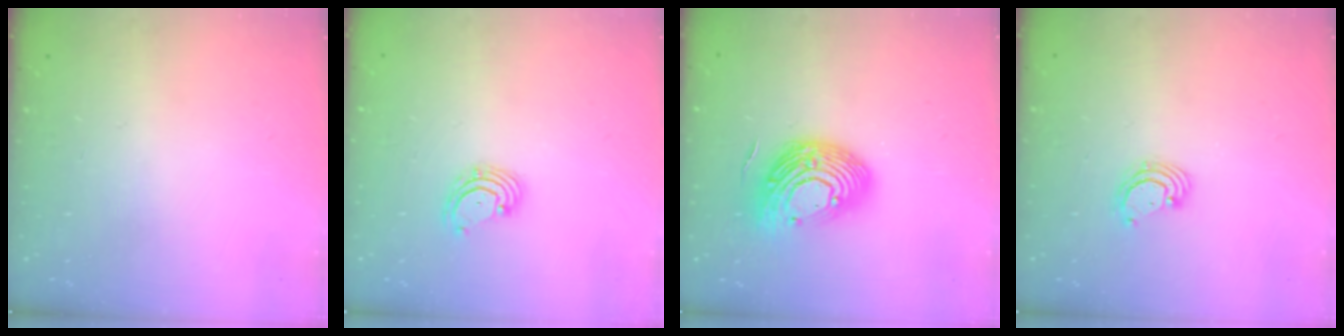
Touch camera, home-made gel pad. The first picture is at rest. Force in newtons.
{"total": 2.7, "press": 2.7, "slide": 0.6}
{"total": 16.1, "press": 16.0, "slide": 1.3}
{"total": 3.1, "press": 3.1, "slide": 0.1}